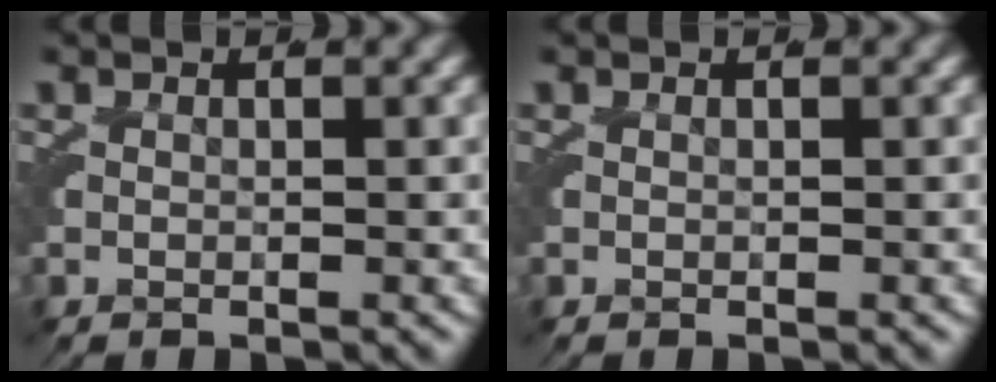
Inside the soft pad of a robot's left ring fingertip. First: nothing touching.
{"total": 0.0}